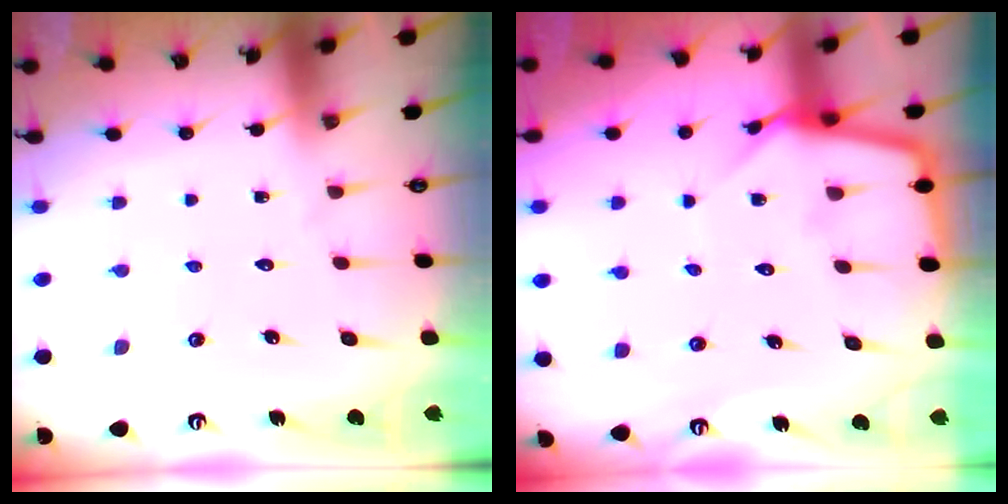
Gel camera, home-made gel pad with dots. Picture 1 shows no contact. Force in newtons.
{"total": 5.1, "press": 5.0, "slide": 0.5}